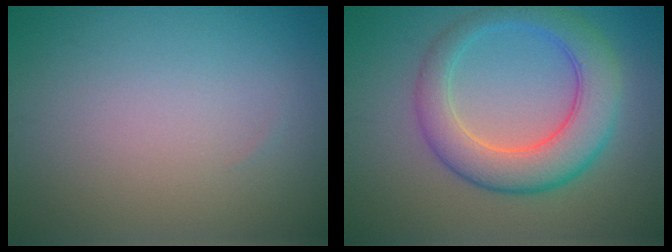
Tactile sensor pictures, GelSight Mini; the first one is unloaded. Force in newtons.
{"total": 6.4, "press": 6.4, "slide": 0.4}